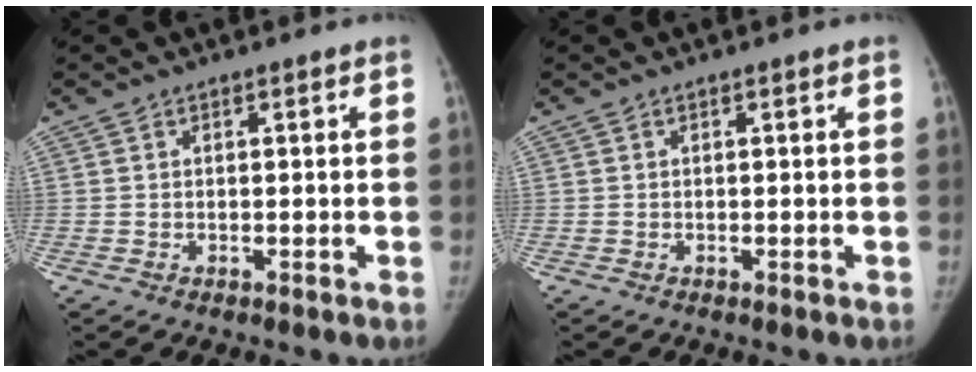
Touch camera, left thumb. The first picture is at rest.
{"total": 0.0}